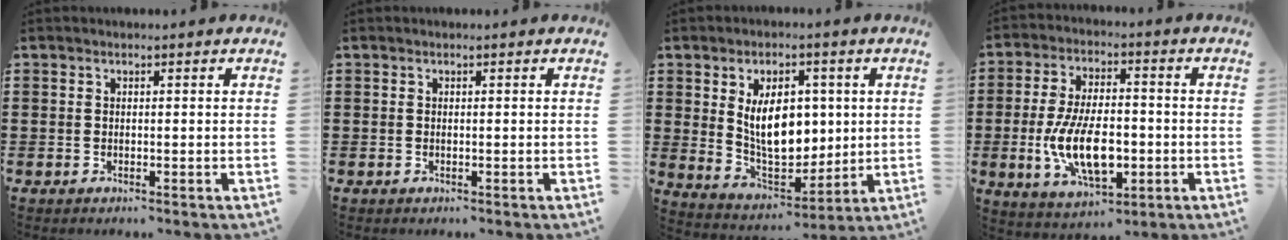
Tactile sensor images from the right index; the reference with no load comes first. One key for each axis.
{"total": 0.0}
{"total": 10.7, "fx": 2.2, "fy": 6.5, "fz": 8.2, "tx": -0.144, "ty": 0.004, "tz": 0.038}
{"total": 11.1, "fx": -2.5, "fy": 5.5, "fz": 9.3, "tx": -0.195, "ty": -0.008, "tz": -0.047}